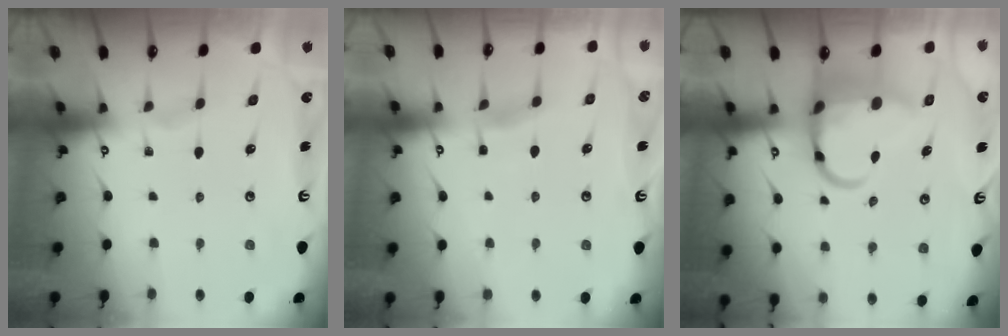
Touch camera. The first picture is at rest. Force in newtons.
{"total": 2.2, "press": 2.2, "slide": 0.3}
{"total": 10.4, "press": 10.1, "slide": 2.7}